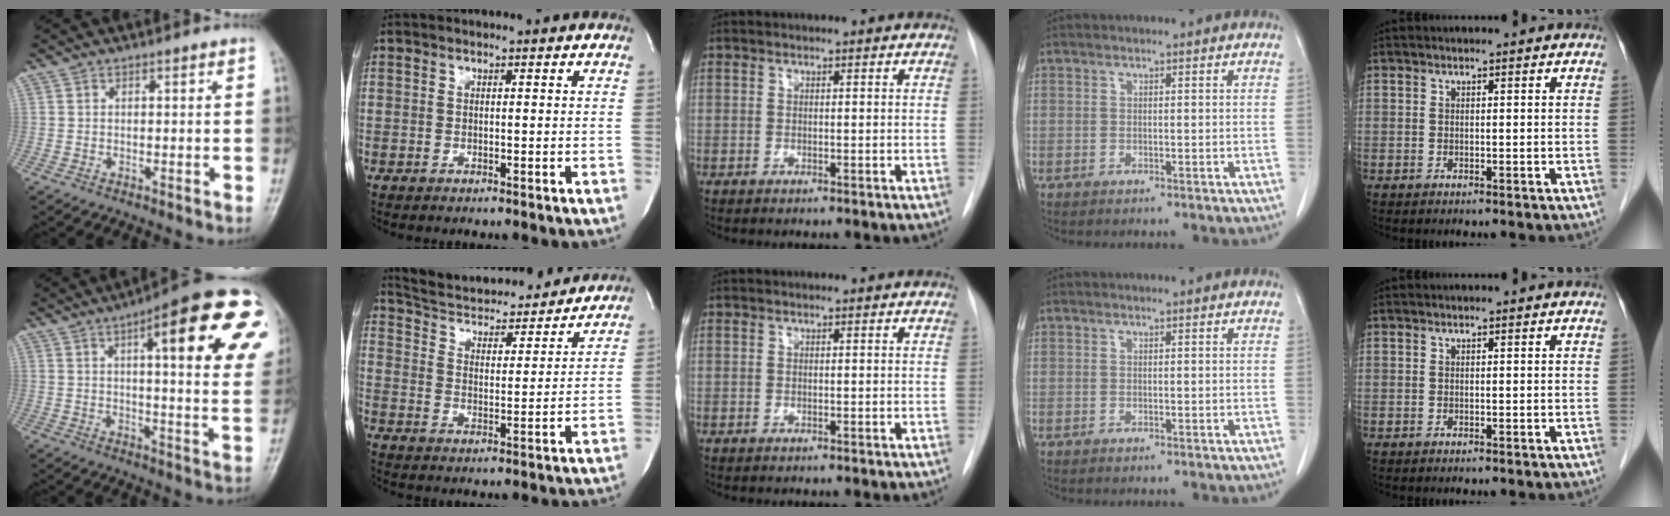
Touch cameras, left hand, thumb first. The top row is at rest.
{"thumb": {"total": 24.4, "force": [8.9, 6.4, 21.8], "torque": [-0.241, 0.001, 0.109]}, "index": {"total": 18.3, "force": [17.1, 4.0, 5.0], "torque": [-0.080, -0.002, 0.250]}}